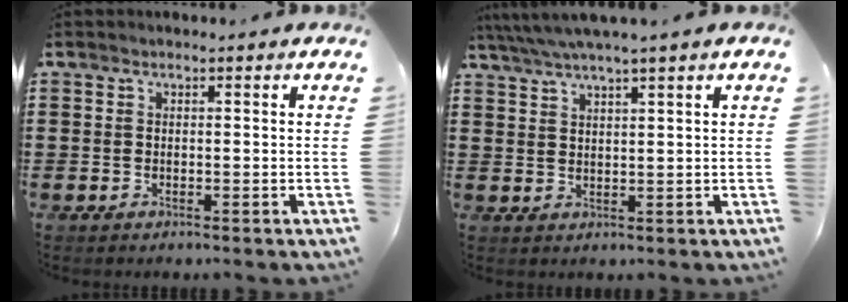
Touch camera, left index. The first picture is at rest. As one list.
[{"total": 3.1, "force": [2.4, -0.5, 1.9], "torque": [-0.040, -0.003, 0.043]}]